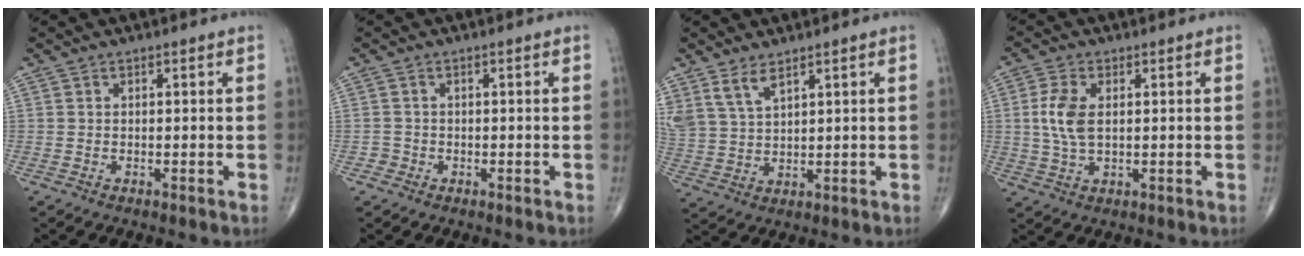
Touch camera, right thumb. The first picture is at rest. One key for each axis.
{"total": 1.3, "fx": -0.6, "fy": 1.1, "fz": -0.2, "tx": 0.012, "ty": 0.007, "tz": -0.017}
{"total": 6.1, "fx": 4.2, "fy": 2.5, "fz": 3.6, "tx": -0.072, "ty": -0.016, "tz": 0.094}
{"total": 6.6, "fx": 0.9, "fy": 3.6, "fz": 5.5, "tx": -0.124, "ty": 0.000, "tz": 0.018}